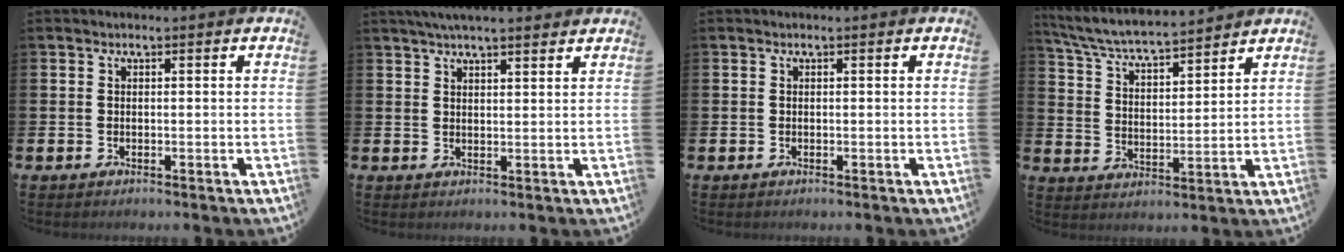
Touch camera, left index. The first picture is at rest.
{"total": 3.8, "force": [3.6, 0.2, 1.3], "torque": [-0.032, -0.007, 0.066]}
{"total": 0.0}
{"total": 6.2, "force": [5.9, 0.5, 1.7], "torque": [-0.061, -0.040, 0.102]}